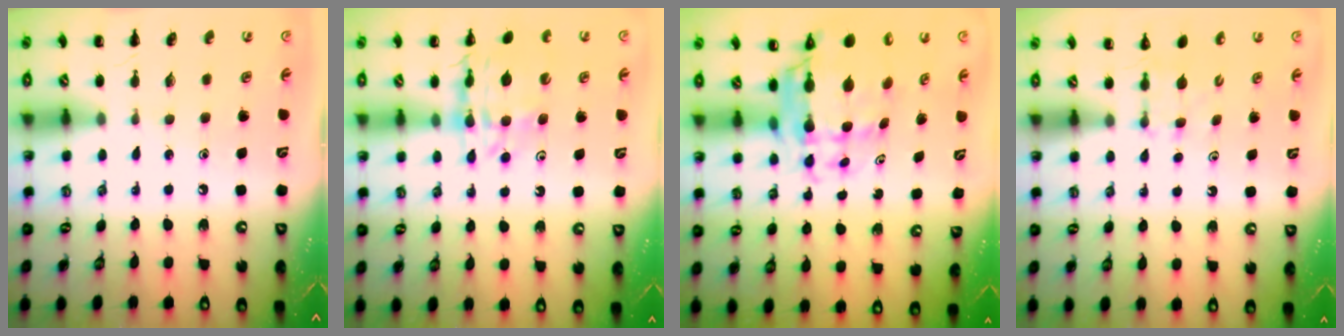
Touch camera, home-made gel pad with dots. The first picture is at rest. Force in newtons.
{"total": 13.0, "press": 12.6, "slide": 3.1}
{"total": 9.6, "press": 9.2, "slide": 2.7}
{"total": 2.7, "press": 2.5, "slide": 1.1}